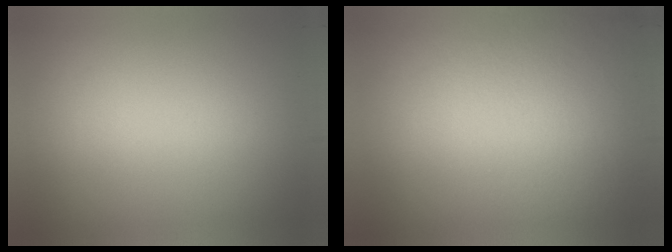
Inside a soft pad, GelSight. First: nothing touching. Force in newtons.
{"total": 3.5}